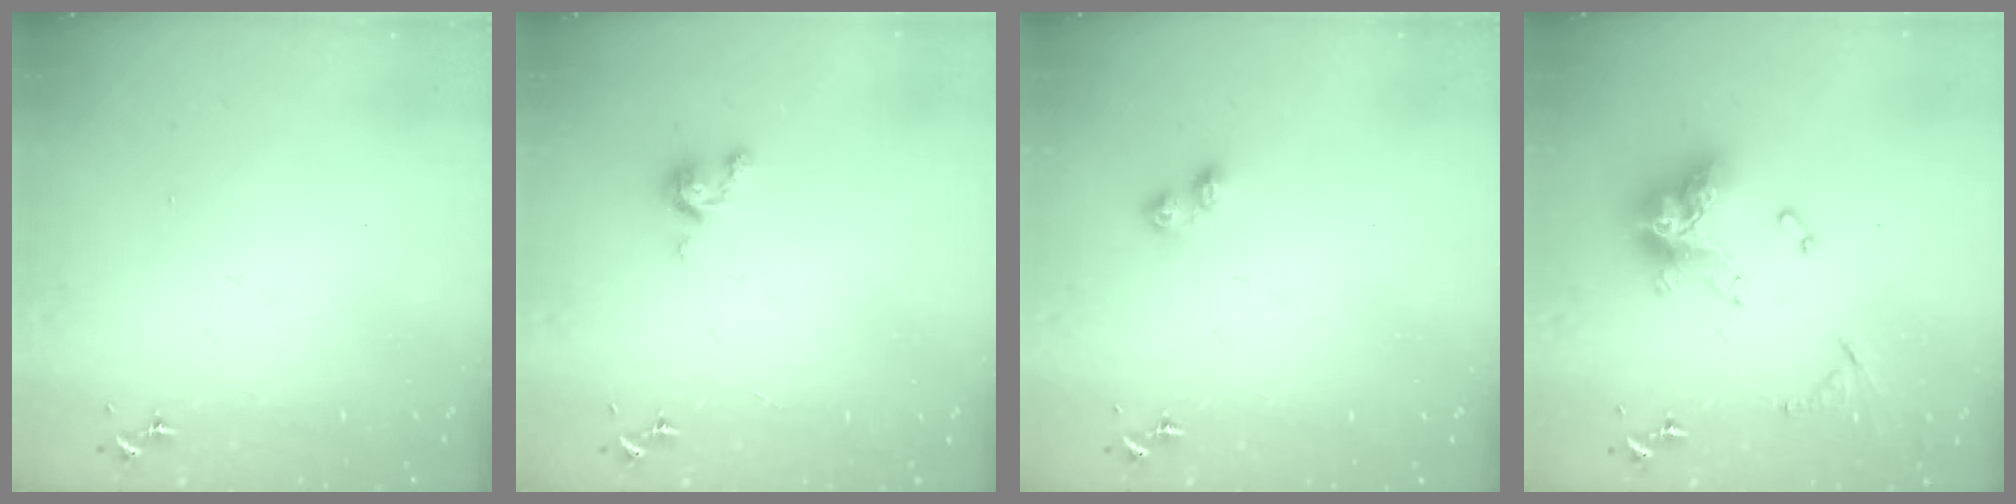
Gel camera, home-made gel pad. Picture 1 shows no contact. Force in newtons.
{"total": 3.0, "press": 3.0, "slide": 0.3}
{"total": 4.2, "press": 4.2, "slide": 0.4}
{"total": 17.4, "press": 17.3, "slide": 1.8}